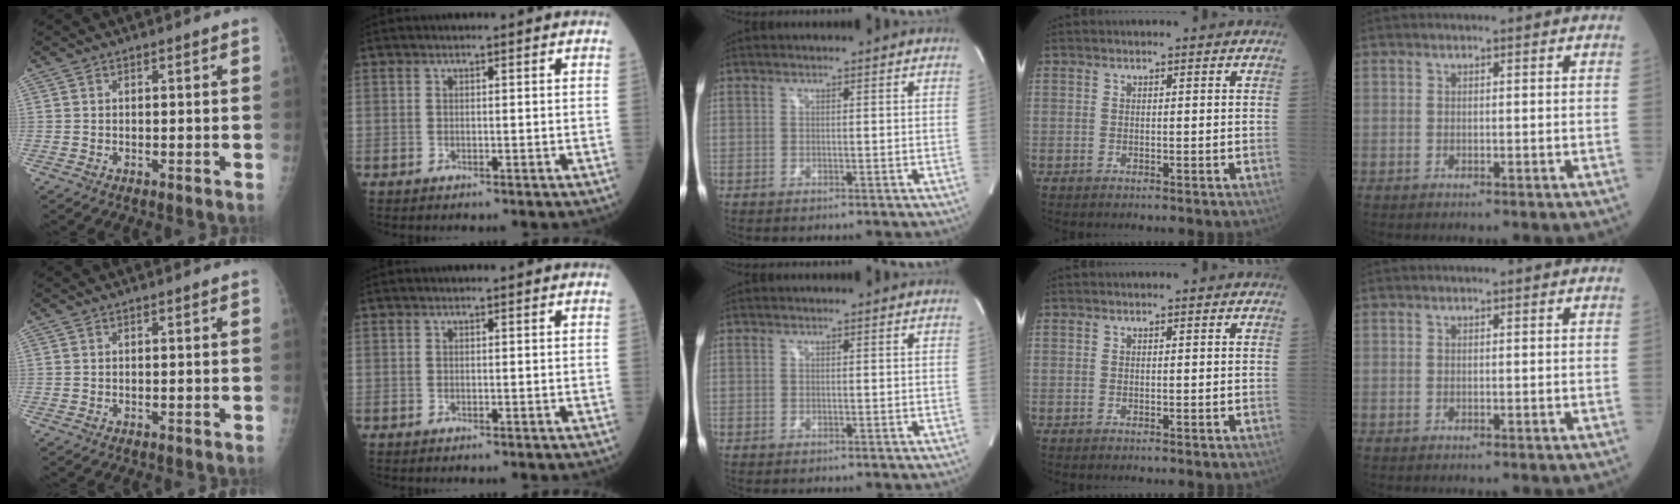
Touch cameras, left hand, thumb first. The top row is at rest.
{}